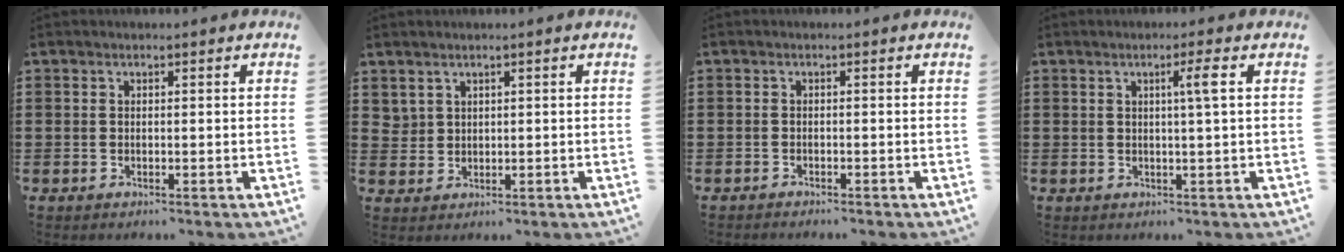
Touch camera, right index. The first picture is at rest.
{"total": 2.1, "force": [1.5, 1.4, 0.3], "torque": [-0.012, 0.006, 0.030]}
{"total": 0.8, "force": [-0.8, 0.0, 0.0], "torque": [-0.002, 0.000, -0.016]}
{"total": 3.0, "force": [0.8, -0.4, 2.9], "torque": [-0.046, -0.006, 0.006]}